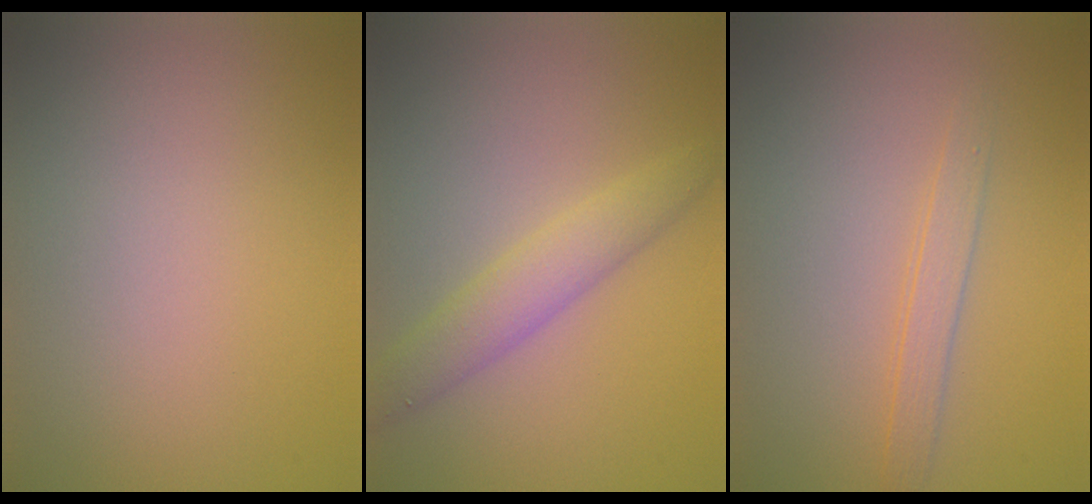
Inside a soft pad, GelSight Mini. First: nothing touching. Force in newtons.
{"total": 3.4, "press": 3.4, "slide": 0.1}
{"total": 1.7, "press": 1.7, "slide": 0.0}